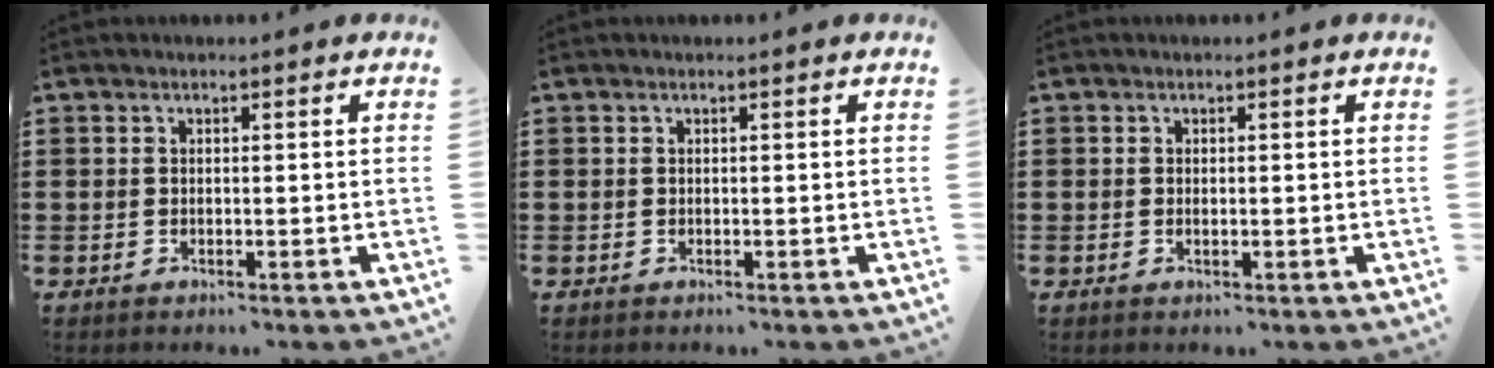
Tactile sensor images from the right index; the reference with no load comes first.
{"total": 0.0}
{"total": 0.6, "force": [-0.1, 0.2, 0.6], "torque": [-0.013, -0.002, -0.001]}